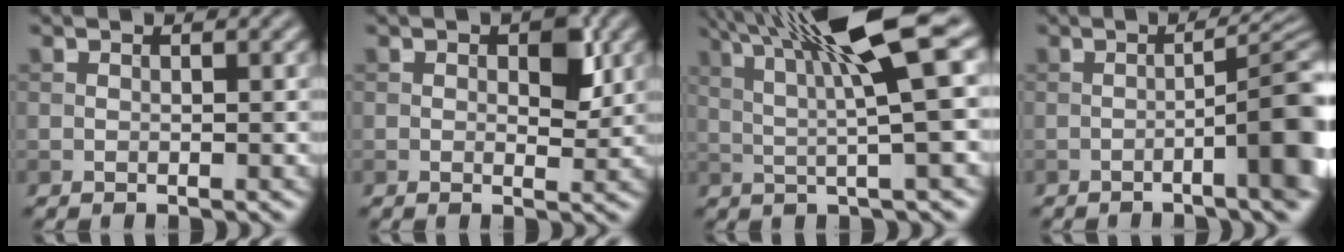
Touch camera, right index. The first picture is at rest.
{"total": 2.6, "force": [0.7, 1.4, 2.1], "torque": [-0.023, -0.006, 0.010]}
{"total": 10.4, "force": [4.2, 1.5, 9.3], "torque": [-0.144, 0.018, 0.073]}
{"total": 9.5, "force": [-2.5, 2.1, 8.9], "torque": [-0.103, 0.004, -0.034]}